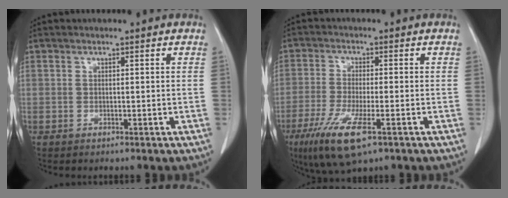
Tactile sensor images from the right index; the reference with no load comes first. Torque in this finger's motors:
{"motor_torque": [0.96, -0.79, 0.23, 0.18]}